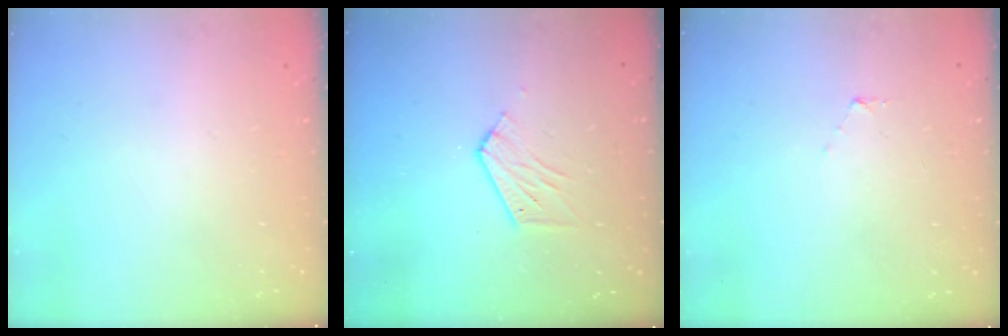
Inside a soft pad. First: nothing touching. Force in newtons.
{"total": 6.3, "press": 6.3, "slide": 0.7}
{"total": 3.5, "press": 3.5, "slide": 0.3}